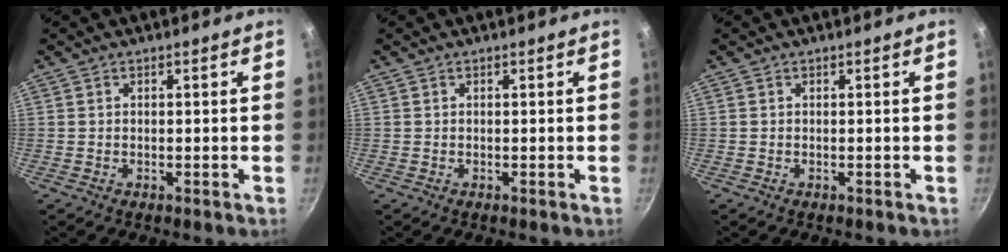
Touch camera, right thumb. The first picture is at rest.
{"total": 0.0}
{"total": 0.0}